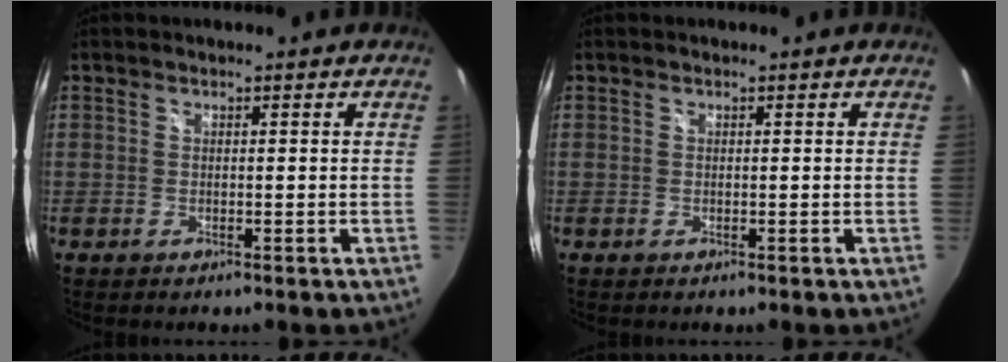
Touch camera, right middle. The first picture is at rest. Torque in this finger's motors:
{"motor_torque": [0.01, -0.03, -0.01, 0.01]}